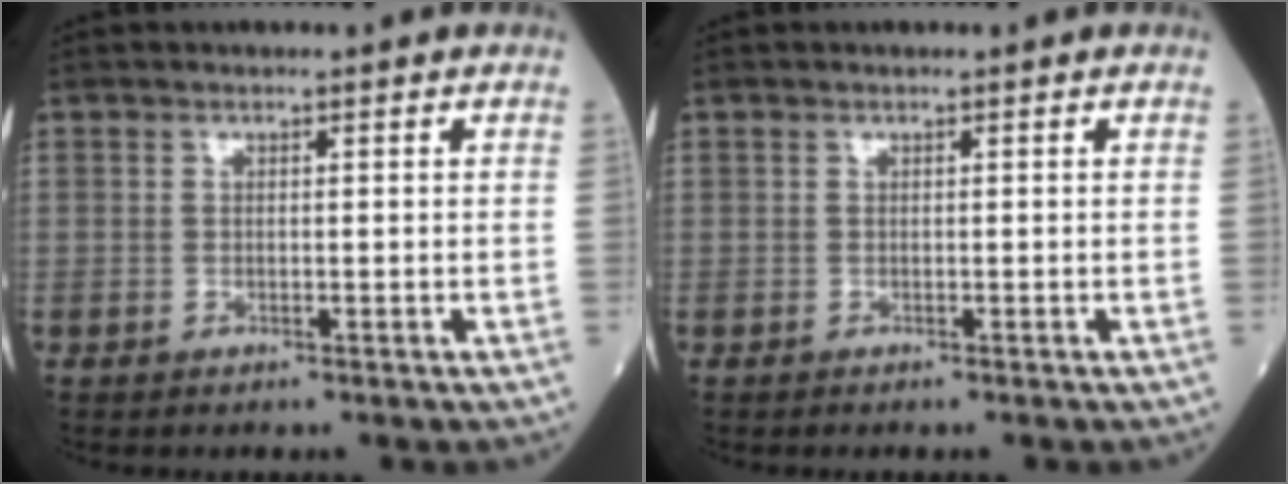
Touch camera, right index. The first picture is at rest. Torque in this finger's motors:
{"motor_torque": [-0.04, 0.01, -0.08, -0.01]}